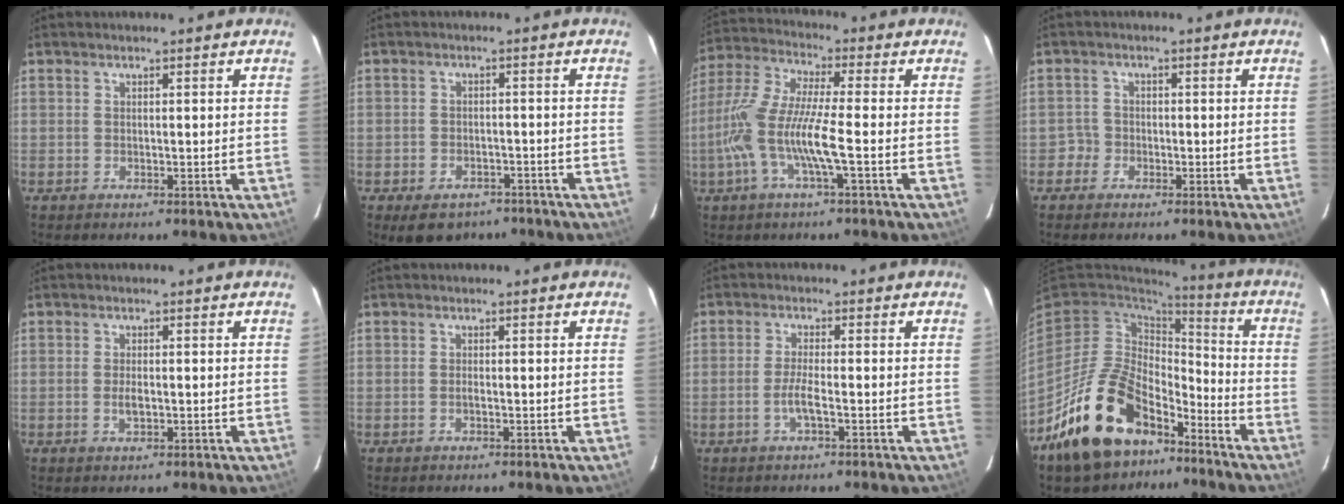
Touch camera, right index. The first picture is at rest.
{"total": 8.7, "force": [-6.2, 5.1, 3.3], "torque": [-0.073, 0.007, -0.079]}
{"total": 11.7, "force": [-3.3, 0.6, 11.2], "torque": [-0.234, -0.001, -0.067]}
{"total": 2.3, "force": [-1.2, 1.9, -0.6], "torque": [0.012, 0.016, -0.023]}
{"total": 2.0, "force": [-0.4, 0.9, 1.7], "torque": [-0.033, 0.000, -0.006]}
{"total": 0.6, "force": [-0.2, 0.1, 0.5], "torque": [-0.009, 0.003, -0.005]}
{"total": 3.1, "force": [-1.3, 0.0, 2.8], "torque": [-0.059, 0.000, -0.025]}
{"total": 20.6, "force": [-12.9, 11.5, 11.3], "torque": [-0.235, 0.010, -0.203]}